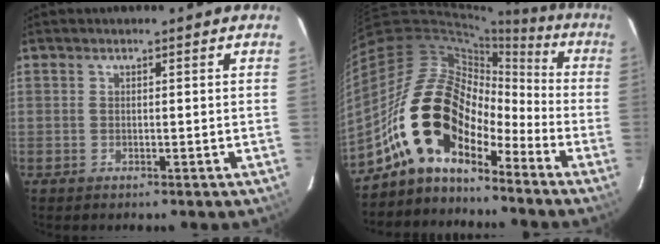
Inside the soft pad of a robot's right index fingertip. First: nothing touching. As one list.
[{"total": 15.5, "force": [-9.6, 8.5, 8.6], "torque": [-0.148, 0.015, -0.190]}]